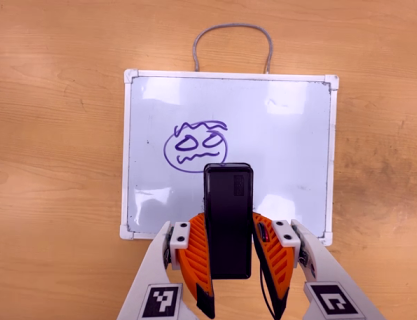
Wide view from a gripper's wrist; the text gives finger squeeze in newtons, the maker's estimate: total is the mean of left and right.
{"total": 4.4, "left": 3.3, "right": 5.6}